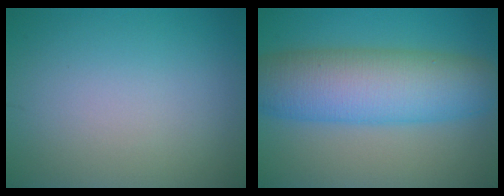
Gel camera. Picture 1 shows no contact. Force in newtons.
{"total": 9.6, "press": 9.6, "slide": 0.4}